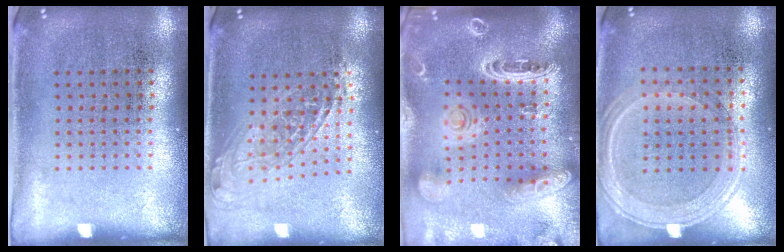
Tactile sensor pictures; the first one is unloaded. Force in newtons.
{"total": 1.6, "press": 1.3, "slide": 0.9}
{"total": 3.0, "press": 2.5, "slide": 1.6}
{"total": 1.0, "press": 0.9, "slide": 0.3}